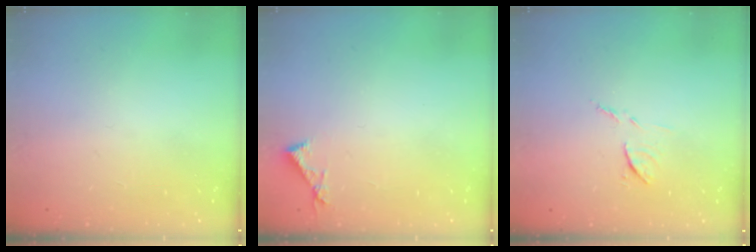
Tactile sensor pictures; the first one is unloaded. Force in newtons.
{"total": 4.2, "press": 4.2, "slide": 0.4}
{"total": 6.9, "press": 6.9, "slide": 0.4}